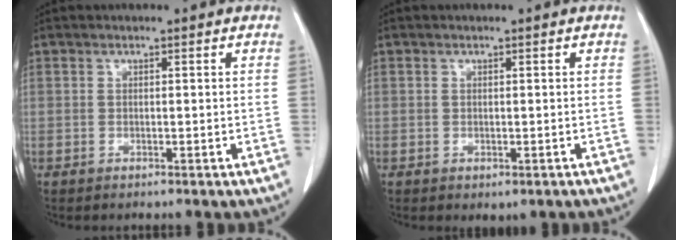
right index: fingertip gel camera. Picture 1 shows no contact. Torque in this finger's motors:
{"motor_torque": [-0.49, -0.63, -0.43, -0.15]}